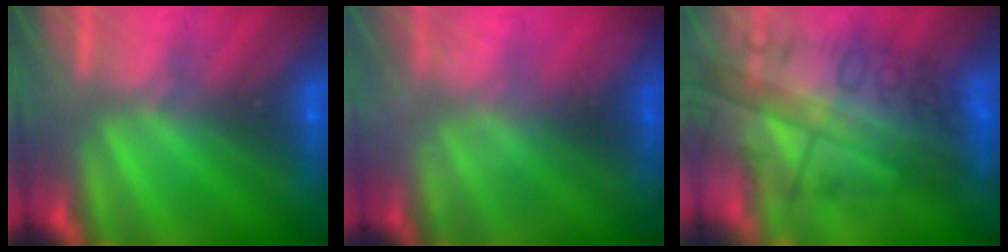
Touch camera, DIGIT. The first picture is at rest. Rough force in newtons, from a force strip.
{"total": 1.3}
{"total": 7.1}